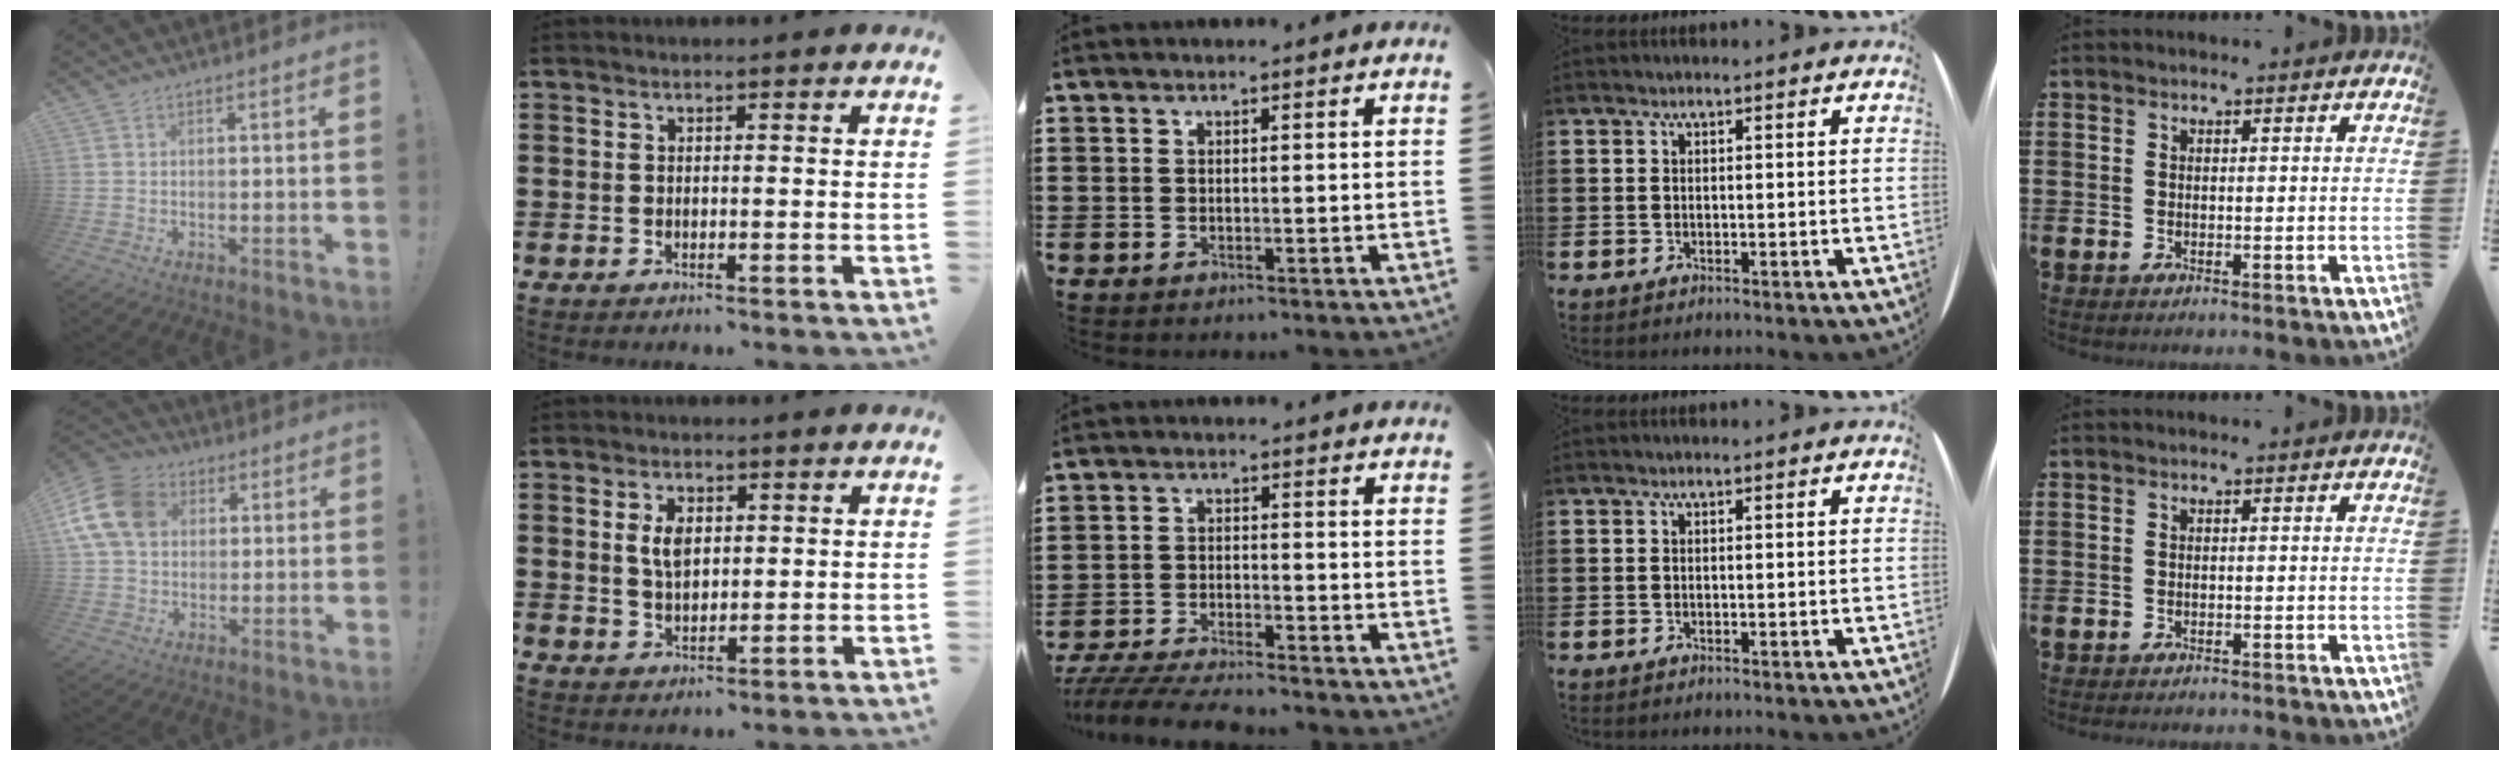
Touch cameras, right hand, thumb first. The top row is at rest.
{"thumb": {"total": 15.5, "force": [4.4, 12.0, 8.8], "torque": [-0.159, -0.003, 0.091]}, "index": {"total": 4.3, "force": [1.1, 2.4, 3.4], "torque": [-0.065, 0.007, 0.016]}, "middle": {"total": 5.2, "force": [-5.0, 0.3, 1.3], "torque": [-0.034, -0.005, -0.103]}, "little": {"total": 0.6, "force": [-0.6, 0.0, 0.0], "torque": [-0.002, -0.002, -0.013]}}